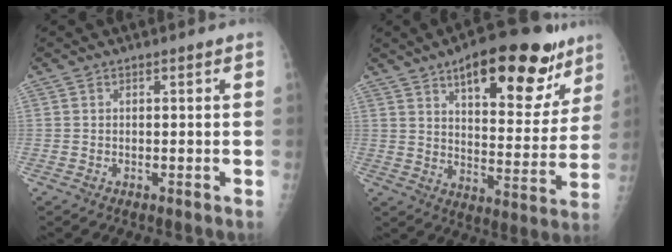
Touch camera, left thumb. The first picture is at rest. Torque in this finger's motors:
{"motor_torque": [0.75, 0.62, 1.40, -1.36, 0.15]}